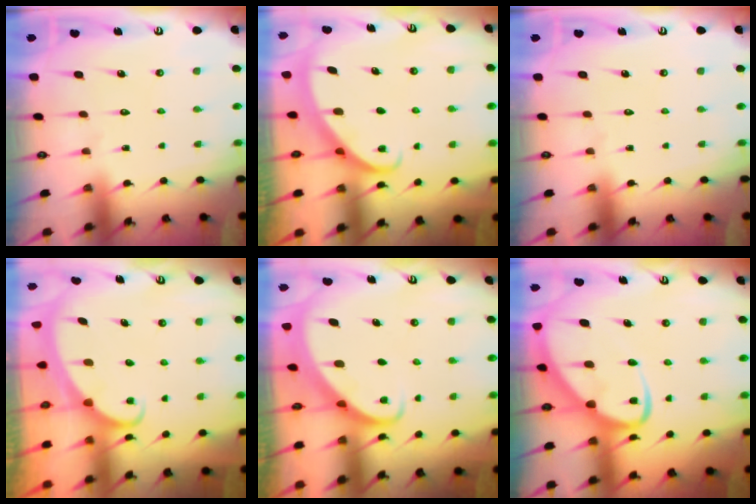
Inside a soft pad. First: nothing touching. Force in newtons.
{"total": 3.1, "press": 3.1, "slide": 0.1}
{"total": 0.0}
{"total": 2.4, "press": 2.4, "slide": 0.3}
{"total": 2.6, "press": 2.6, "slide": 0.3}
{"total": 10.1, "press": 10.1, "slide": 0.9}